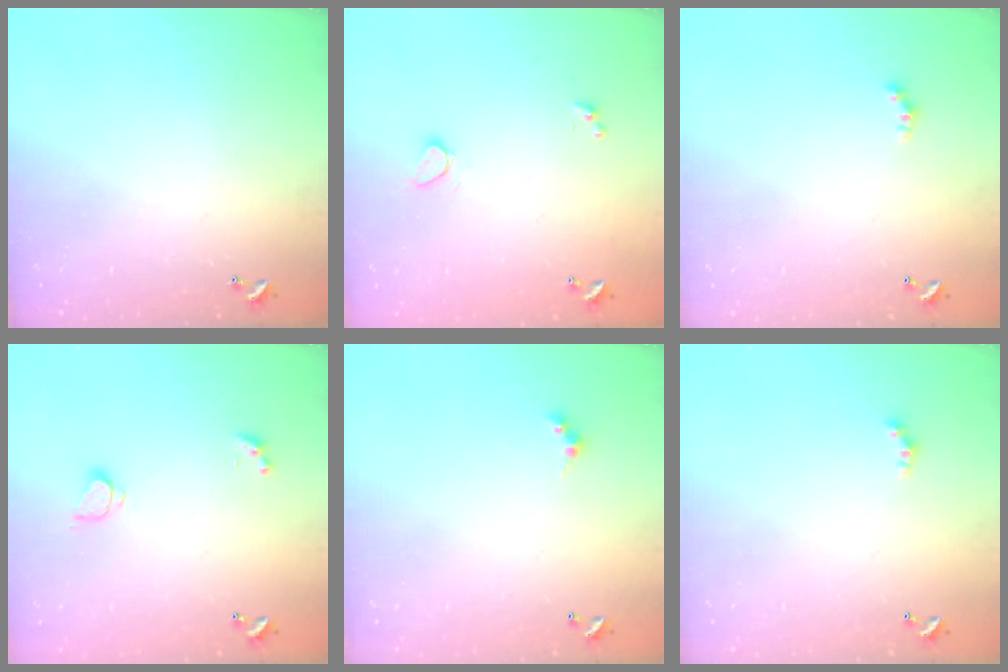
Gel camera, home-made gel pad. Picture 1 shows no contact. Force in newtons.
{"total": 0.9, "press": 0.6, "slide": 0.6}
{"total": 1.7, "press": 1.6, "slide": 0.5}
{"total": 1.6, "press": 1.5, "slide": 0.5}
{"total": 2.4, "press": 2.4, "slide": 0.4}
{"total": 1.7, "press": 1.6, "slide": 0.5}